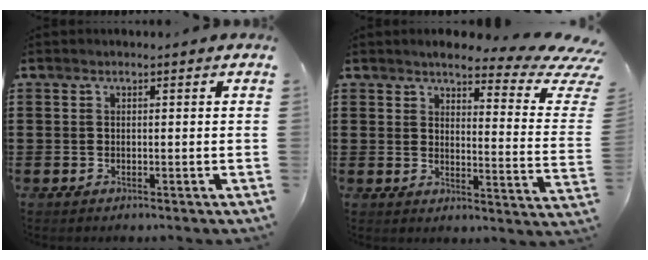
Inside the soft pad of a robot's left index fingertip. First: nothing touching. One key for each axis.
{"total": 5.3, "fx": 4.3, "fy": 0.9, "fz": 3.1, "tx": -0.055, "ty": -0.032, "tz": 0.065}